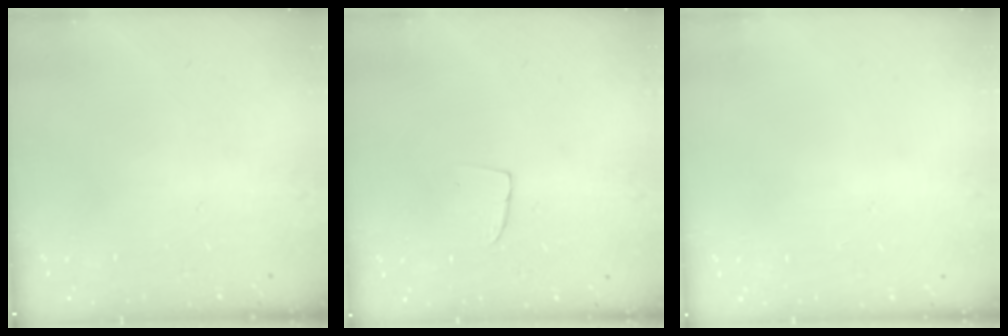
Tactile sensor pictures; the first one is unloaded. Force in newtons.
{"total": 2.9, "press": 2.9, "slide": 0.2}
{"total": 0.0}